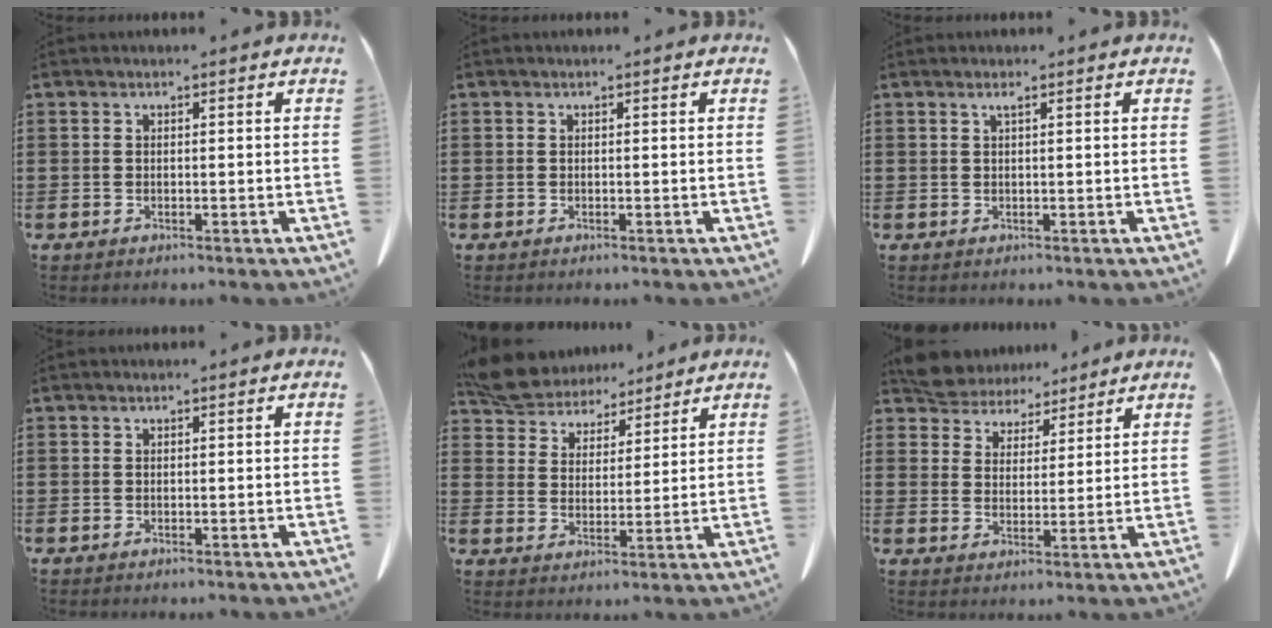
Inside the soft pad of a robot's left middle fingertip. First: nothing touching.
{"total": 0.0}
{"total": 0.8, "force": [0.4, -0.1, 0.7], "torque": [-0.014, -0.002, 0.009]}
{"total": 0.0}
{"total": 7.5, "force": [7.0, 2.6, 1.1], "torque": [-0.058, -0.028, 0.132]}
{"total": 5.9, "force": [5.6, 1.9, 0.0], "torque": [-0.031, -0.025, 0.107]}